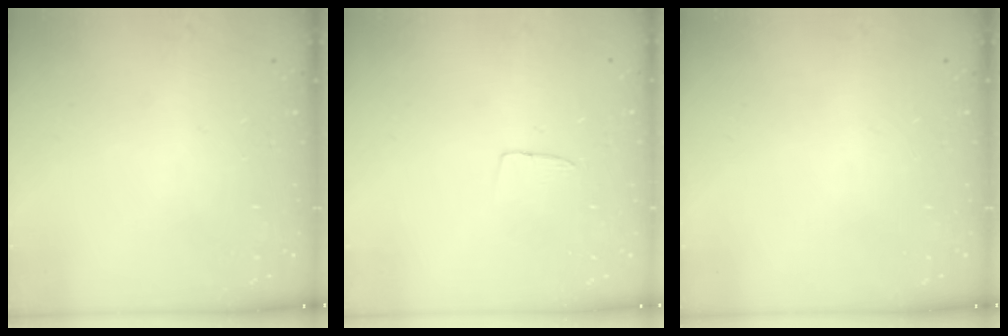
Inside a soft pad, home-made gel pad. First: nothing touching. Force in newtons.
{"total": 3.2, "press": 3.2, "slide": 0.2}
{"total": 0.0}